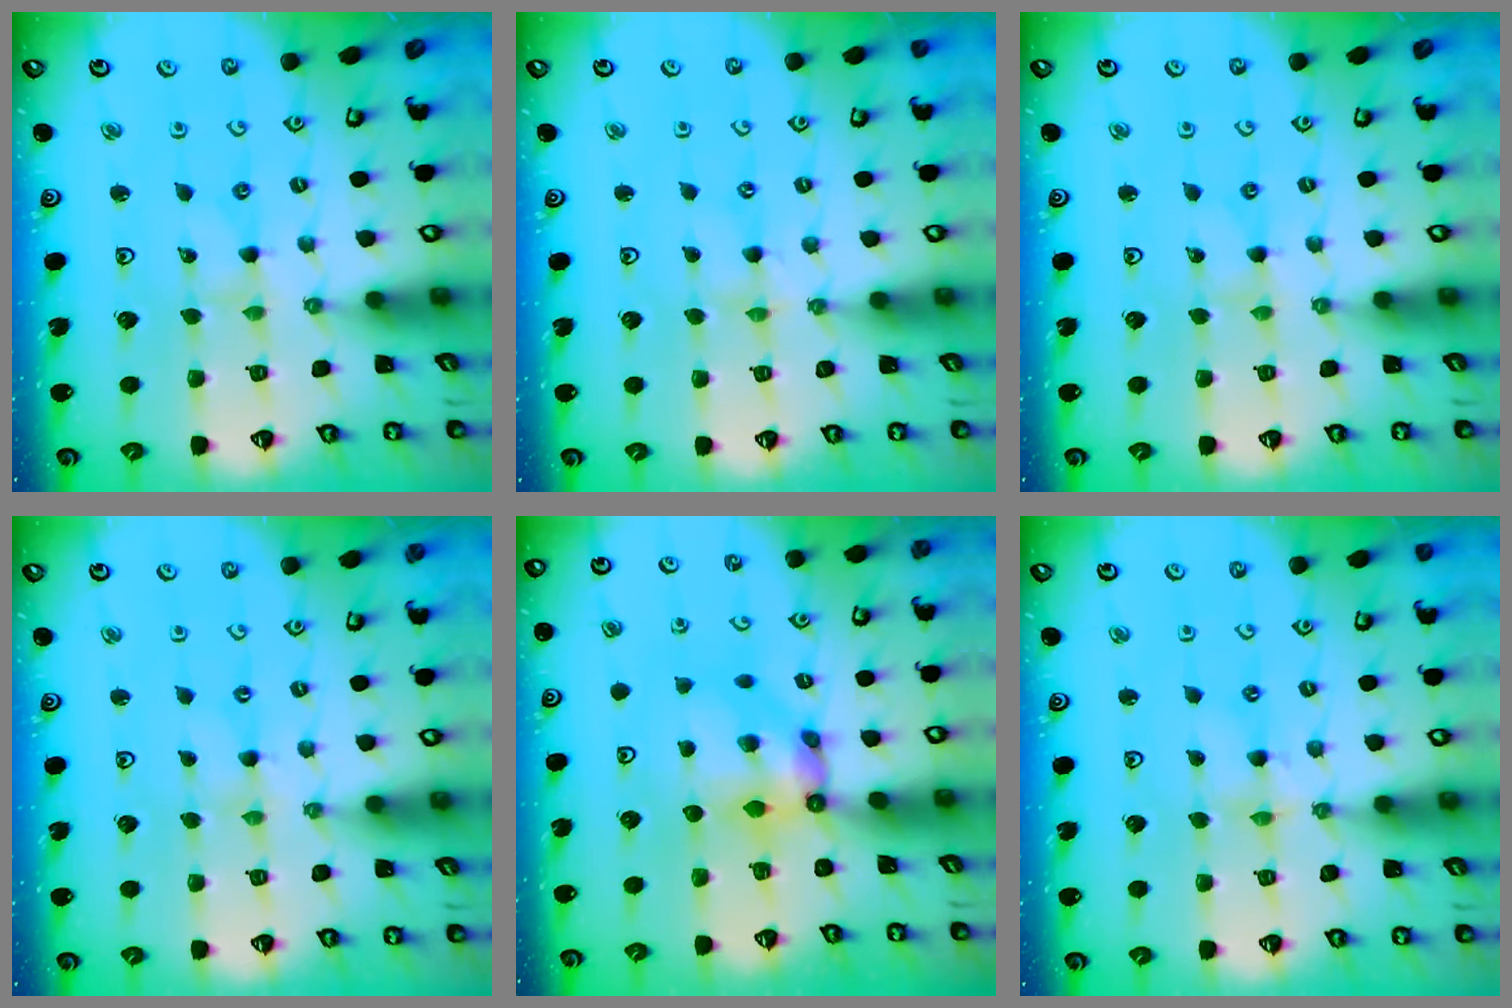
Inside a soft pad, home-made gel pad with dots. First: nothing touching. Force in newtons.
{"total": 0.0}
{"total": 0.0}
{"total": 0.0}
{"total": 7.0, "press": 7.0, "slide": 0.7}
{"total": 2.5, "press": 2.5, "slide": 0.2}